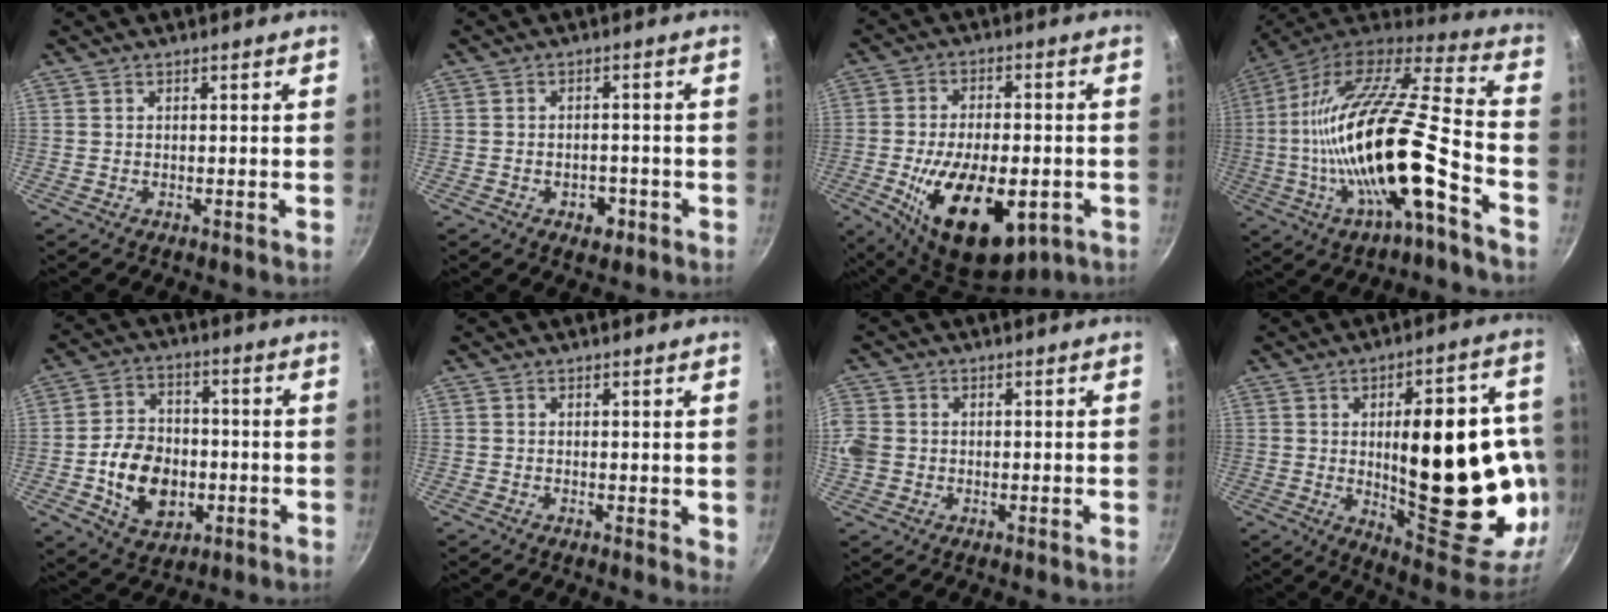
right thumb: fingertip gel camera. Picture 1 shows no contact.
{"total": 3.9, "force": [-1.8, 2.6, 2.3], "torque": [-0.020, 0.011, -0.020]}
{"total": 20.4, "force": [-6.1, 10.3, 16.5], "torque": [-0.258, 0.007, -0.084]}
{"total": 25.6, "force": [-7.6, 6.9, 23.5], "torque": [-0.399, 0.030, -0.140]}
{"total": 13.2, "force": [-2.9, 9.7, 8.5], "torque": [-0.117, 0.020, -0.045]}
{"total": 1.9, "force": [0.5, 0.8, 1.6], "torque": [-0.017, -0.004, 0.006]}
{"total": 6.1, "force": [-0.2, 5.3, 3.0], "torque": [-0.064, 0.006, -0.012]}
{"total": 30.6, "force": [-1.1, 12.8, 27.8], "torque": [-0.335, 0.004, 0.011]}